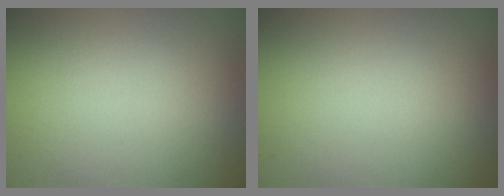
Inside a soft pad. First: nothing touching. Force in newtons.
{"total": 0.0}